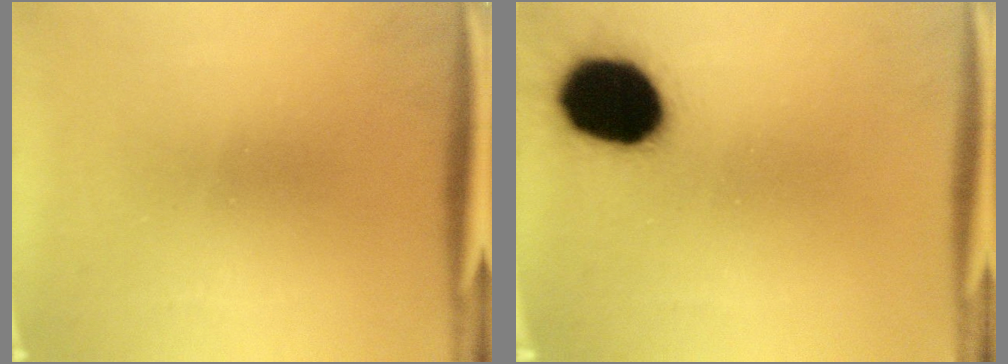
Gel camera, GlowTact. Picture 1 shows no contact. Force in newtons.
{"total": 17.8}